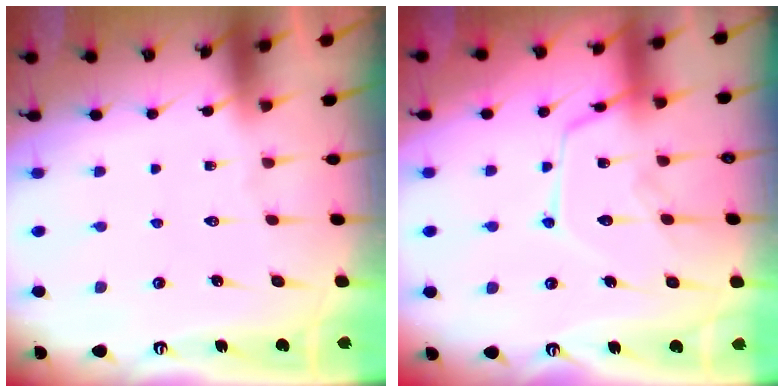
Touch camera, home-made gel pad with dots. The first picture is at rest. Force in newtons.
{"total": 14.3, "press": 14.2, "slide": 1.2}